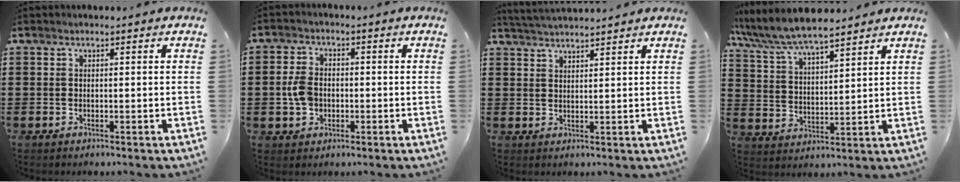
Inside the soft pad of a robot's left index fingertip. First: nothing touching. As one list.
[{"total": 4.7, "force": [-0.4, 3.4, 3.2], "torque": [-0.086, 0.002, -0.015]}, {"total": 2.7, "force": [2.7, -0.4, 0.1], "torque": [-0.010, -0.006, 0.051]}, {"total": 6.8, "force": [6.2, 0.8, 2.6], "torque": [-0.075, -0.028, 0.109]}]